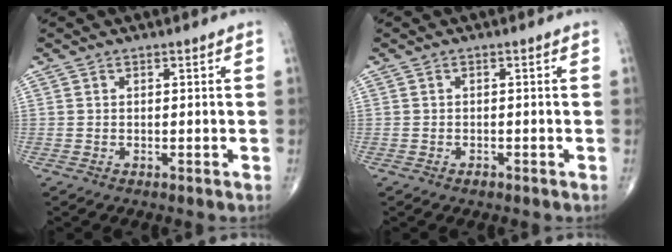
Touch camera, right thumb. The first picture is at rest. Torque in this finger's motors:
{"motor_torque": [-0.23, -0.08, -0.09, -0.01, 0.03]}